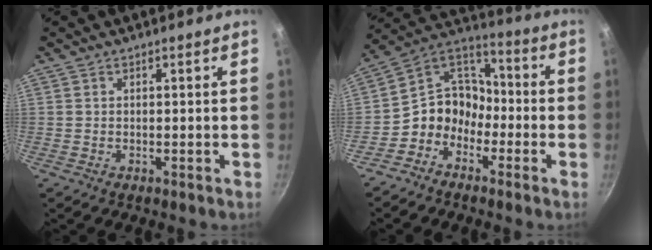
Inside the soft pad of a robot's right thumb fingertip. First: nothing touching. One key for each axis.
{"total": 10.8, "fx": -4.4, "fy": 8.8, "fz": 4.5, "tx": -0.046, "ty": 0.075, "tz": -0.099}